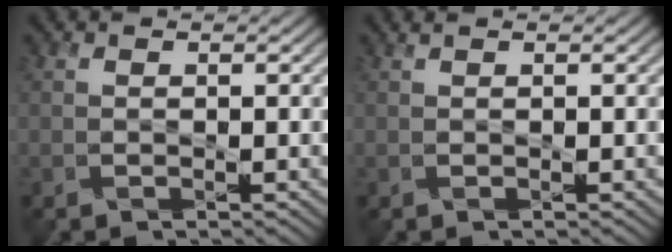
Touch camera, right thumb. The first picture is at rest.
{"total": 0.6, "force": [0.3, 0.2, 0.5], "torque": [-0.006, 0.009, 0.003]}